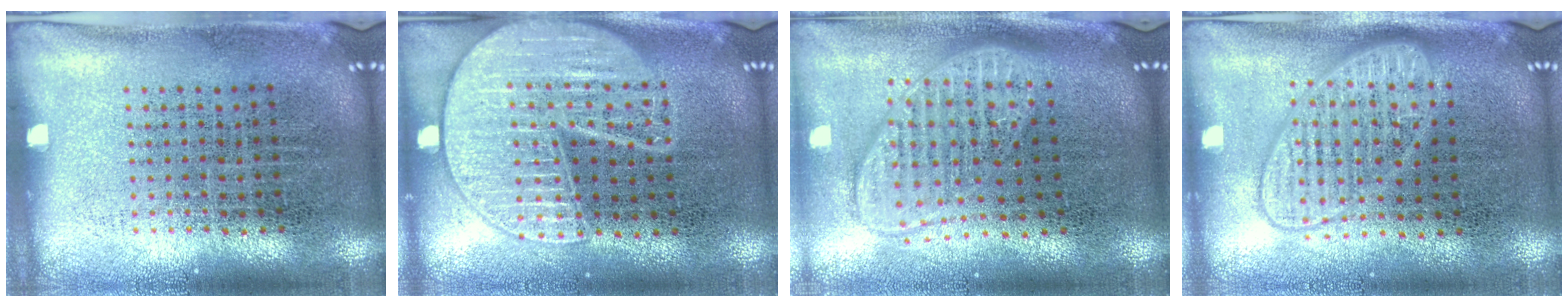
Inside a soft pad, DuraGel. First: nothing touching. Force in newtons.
{"total": 3.5, "press": 3.5, "slide": 0.4}
{"total": 1.9, "press": 1.5, "slide": 1.1}
{"total": 2.0, "press": 1.9, "slide": 0.3}